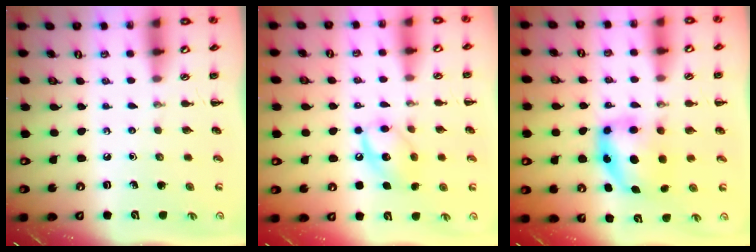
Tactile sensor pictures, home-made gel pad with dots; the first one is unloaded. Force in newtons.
{"total": 11.7, "press": 11.6, "slide": 1.5}
{"total": 7.5, "press": 7.4, "slide": 1.3}